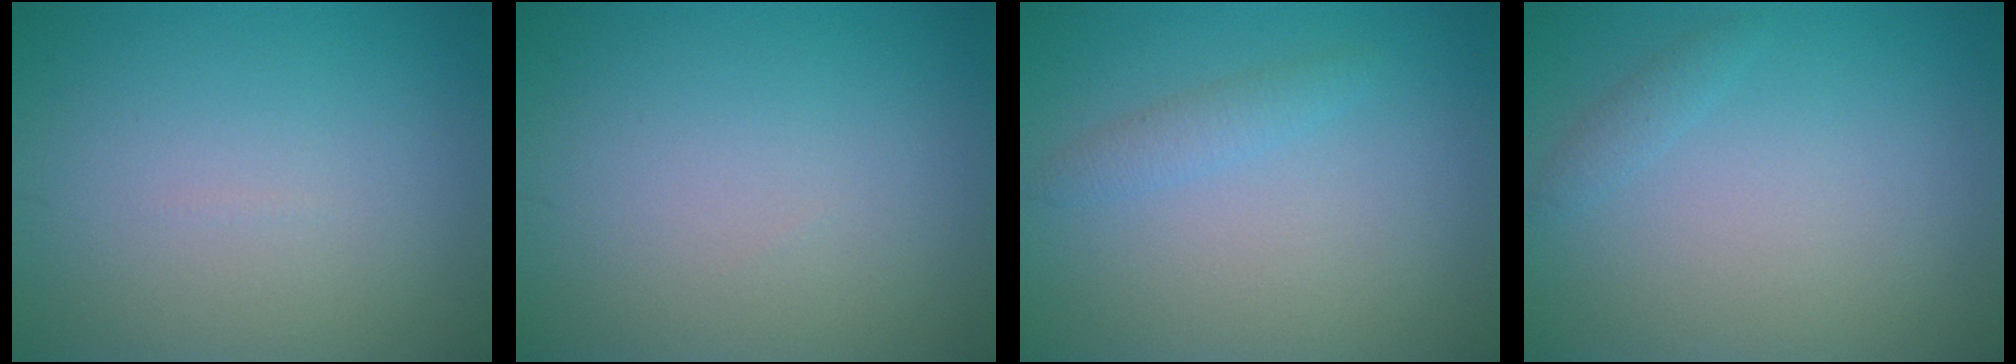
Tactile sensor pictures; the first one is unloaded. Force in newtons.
{"total": 0.0}
{"total": 1.3, "press": 1.3, "slide": 0.1}
{"total": 0.8, "press": 0.8, "slide": 0.0}